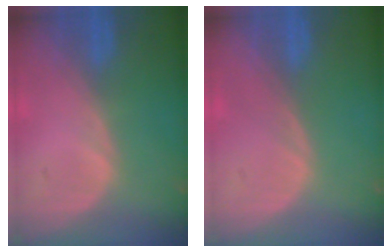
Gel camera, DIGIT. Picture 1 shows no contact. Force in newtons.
{"total": 0.0}